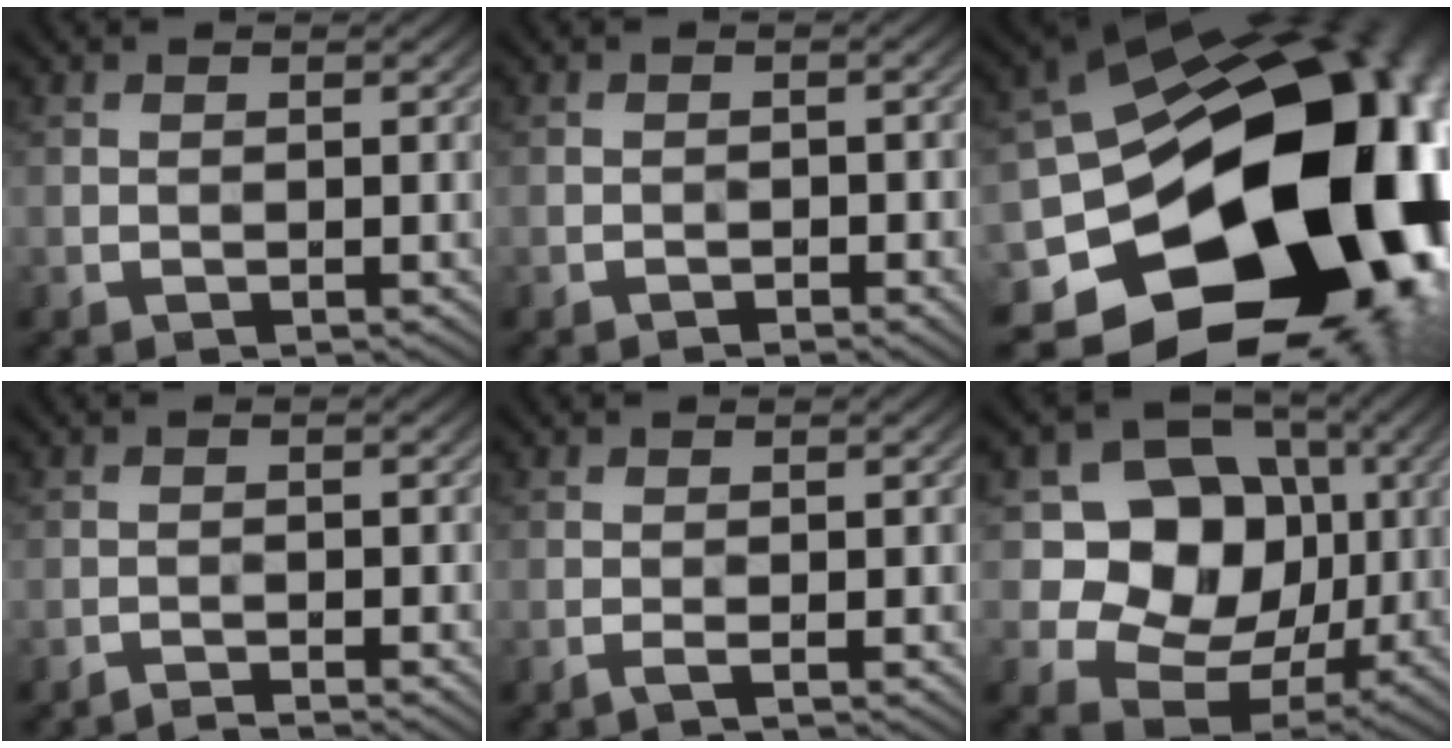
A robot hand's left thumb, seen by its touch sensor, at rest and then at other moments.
{"total": 1.4, "force": [-0.9, 0.6, 0.9], "torque": [-0.011, 0.002, -0.015]}
{"total": 23.6, "force": [-6.0, 17.5, 14.7], "torque": [-0.241, -0.057, -0.094]}
{"total": 2.1, "force": [-2.0, 0.1, 0.7], "torque": [-0.006, 0.003, -0.039]}
{"total": 1.4, "force": [-0.9, 0.0, 1.1], "torque": [-0.018, 0.005, -0.019]}
{"total": 13.2, "force": [1.9, 11.2, 6.7], "torque": [-0.145, 0.007, 0.014]}